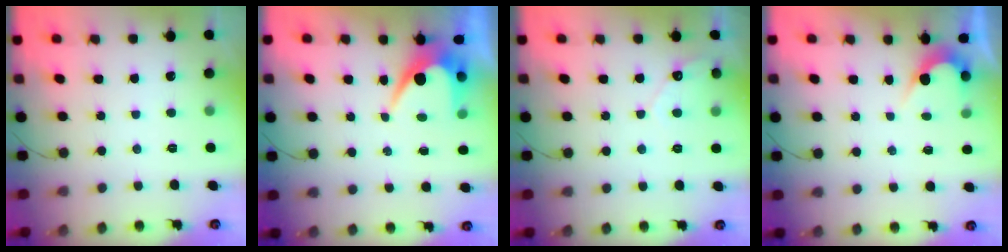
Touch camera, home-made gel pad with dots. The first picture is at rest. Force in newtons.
{"total": 6.9, "press": 6.8, "slide": 0.6}
{"total": 5.0, "press": 5.0, "slide": 0.4}
{"total": 2.6, "press": 2.6, "slide": 0.1}